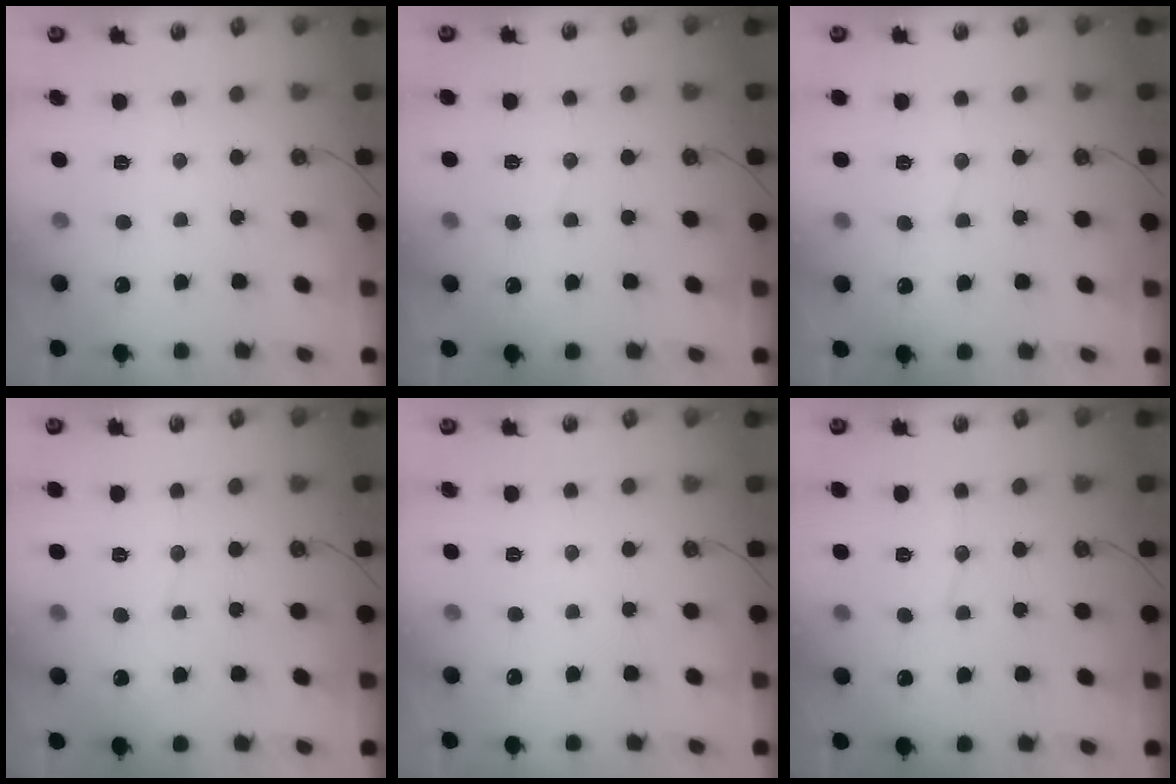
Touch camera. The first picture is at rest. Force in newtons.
{"total": 5.1, "press": 4.8, "slide": 1.6}
{"total": 2.9, "press": 2.9, "slide": 0.3}
{"total": 2.8, "press": 2.8, "slide": 0.3}
{"total": 0.0}
{"total": 5.0, "press": 5.0, "slide": 0.2}